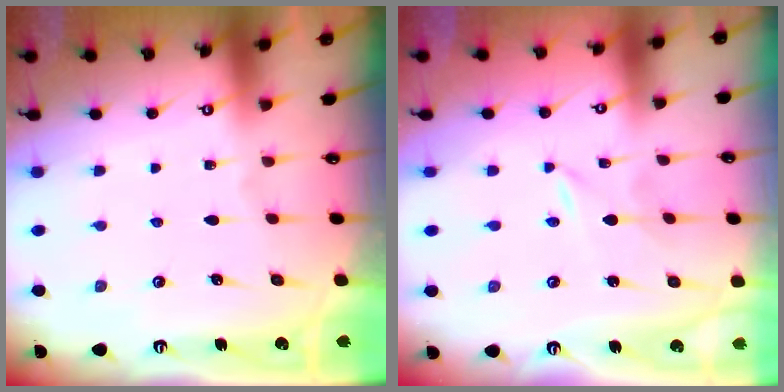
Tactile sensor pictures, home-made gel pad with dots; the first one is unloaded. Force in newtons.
{"total": 0.0}